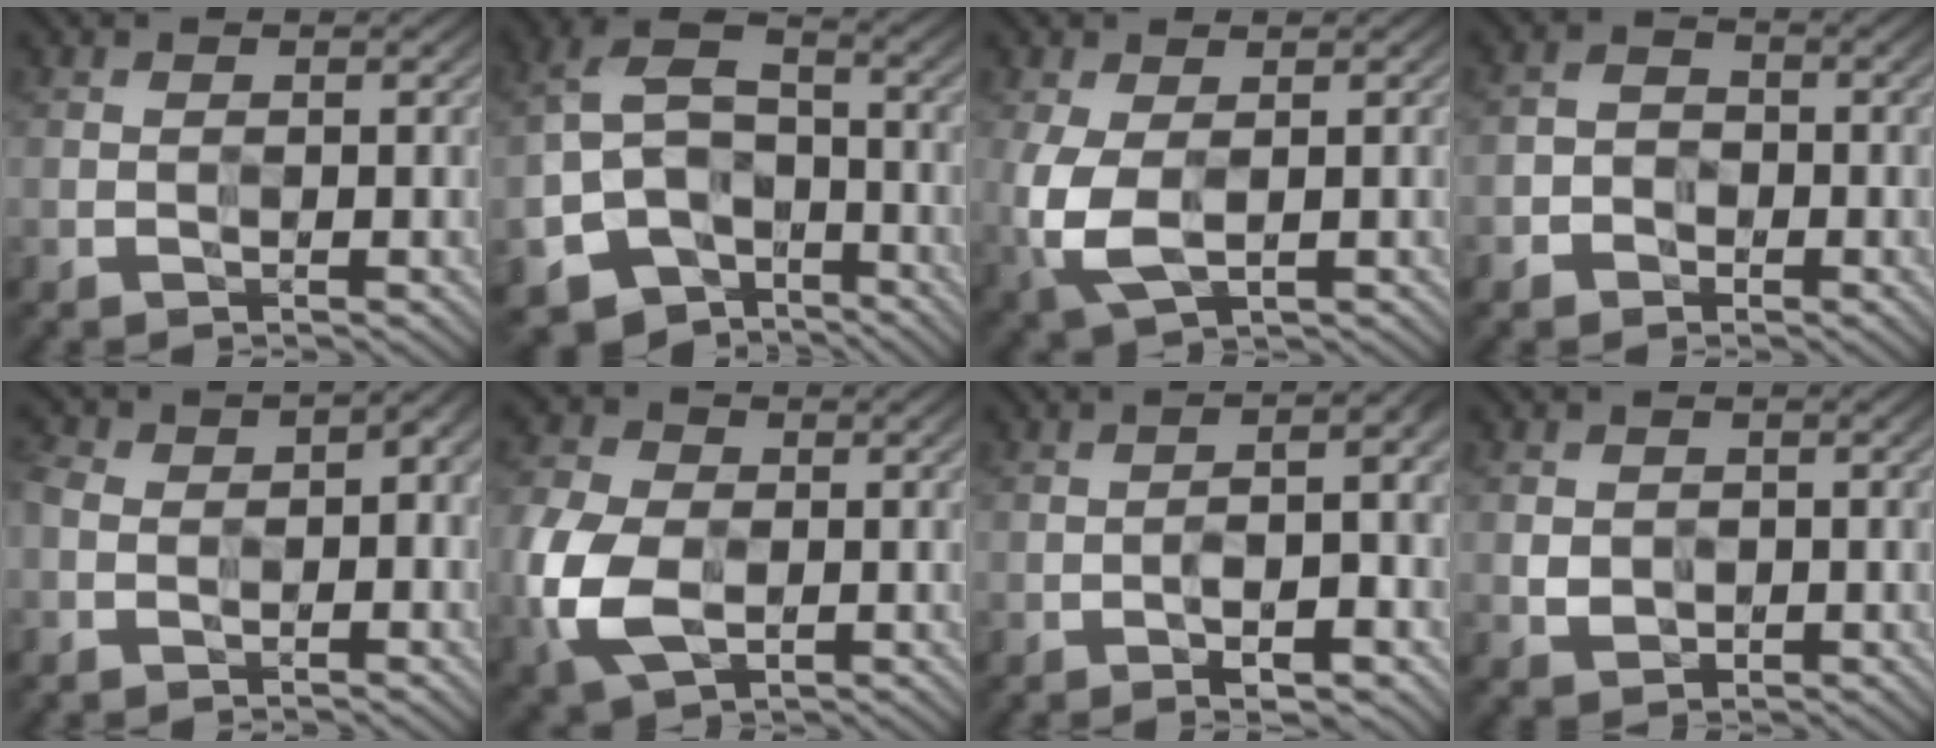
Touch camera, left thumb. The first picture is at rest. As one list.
[{"total": 11.8, "force": [-6.1, 8.1, 6.2], "torque": [-0.132, -0.039, -0.106]}, {"total": 5.9, "force": [-0.6, 3.5, 4.7], "torque": [-0.131, -0.009, -0.006]}, {"total": 2.8, "force": [-1.5, 2.2, 0.7], "torque": [0.003, -0.002, -0.036]}, {"total": 8.2, "force": [-1.6, 5.3, 6.0], "torque": [-0.106, -0.007, -0.027]}, {"total": 9.8, "force": [-2.4, 6.8, 6.7], "torque": [-0.187, -0.016, -0.056]}, {"total": 7.8, "force": [-2.5, 2.1, 7.1], "torque": [-0.098, 0.003, -0.035]}, {"total": 1.9, "force": [0.0, 1.7, 0.8], "torque": [-0.020, -0.008, 0.001]}]